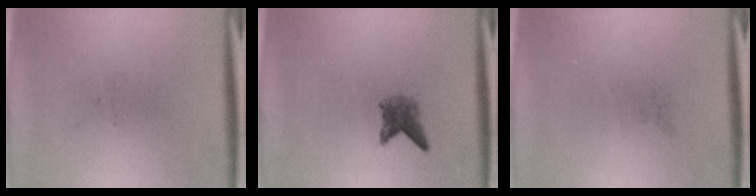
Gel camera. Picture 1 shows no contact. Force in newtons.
{"total": 2.3}
{"total": 0.0}